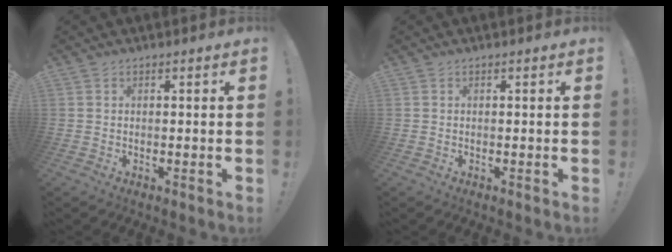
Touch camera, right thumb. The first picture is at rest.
{"total": 0.0}